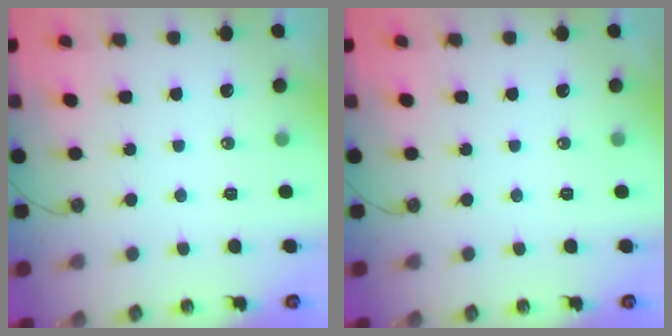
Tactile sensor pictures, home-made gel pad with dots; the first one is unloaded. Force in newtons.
{"total": 0.0}